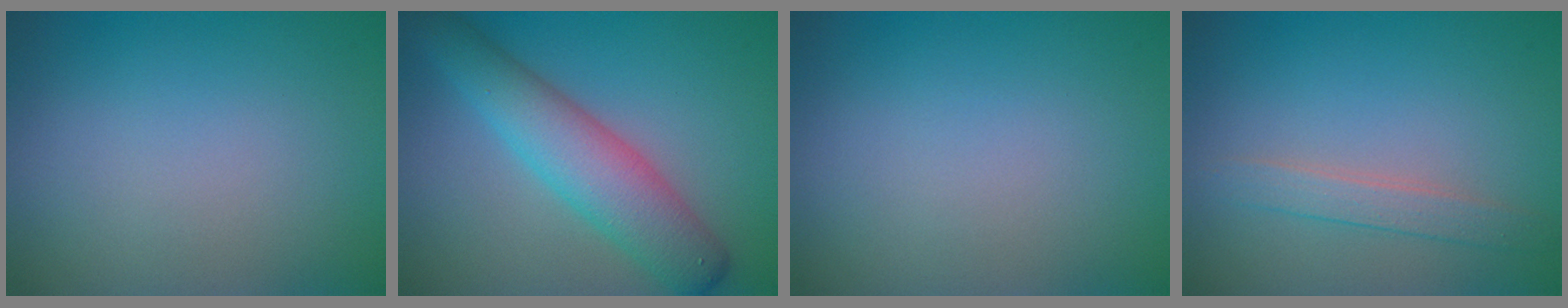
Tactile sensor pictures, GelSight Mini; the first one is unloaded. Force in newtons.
{"total": 6.0, "press": 6.0, "slide": 0.2}
{"total": 0.0}
{"total": 1.8, "press": 1.8, "slide": 0.1}